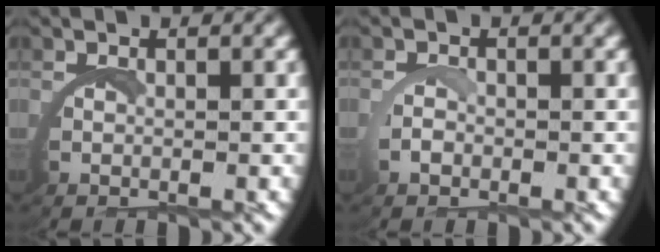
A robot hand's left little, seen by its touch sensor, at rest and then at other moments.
{"total": 0.0}